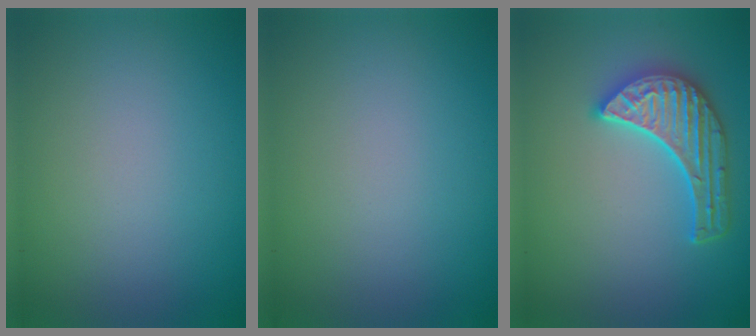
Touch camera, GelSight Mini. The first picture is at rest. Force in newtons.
{"total": 0.0}
{"total": 5.0, "press": 4.3, "slide": 2.6}